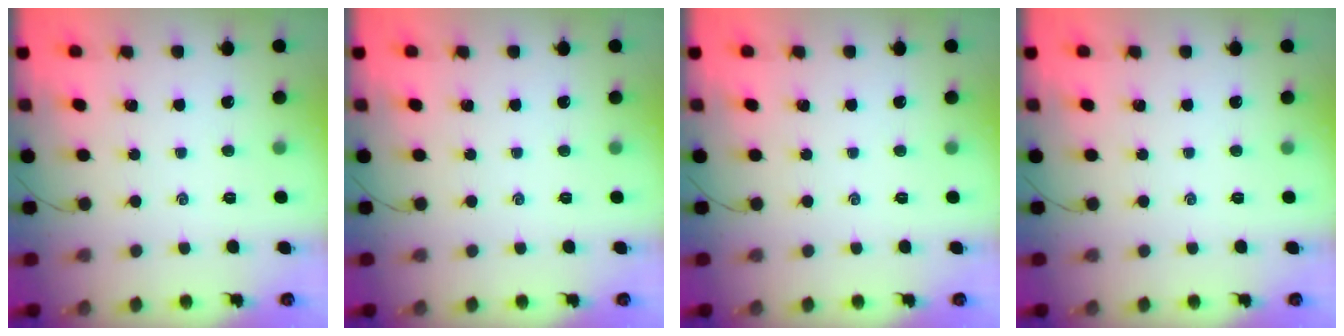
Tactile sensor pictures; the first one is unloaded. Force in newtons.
{"total": 0.0}
{"total": 0.0}
{"total": 0.0}